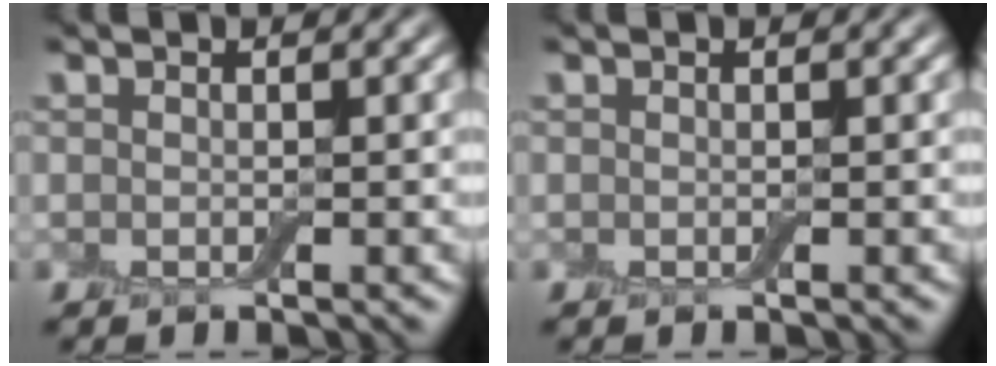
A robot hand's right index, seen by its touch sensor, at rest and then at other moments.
{"total": 0.0}